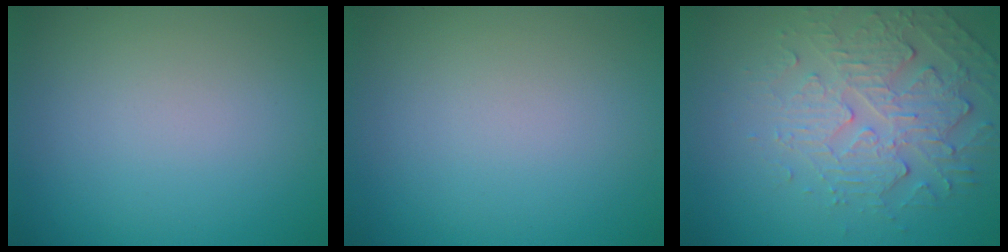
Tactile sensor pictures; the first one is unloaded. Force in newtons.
{"total": 0.0}
{"total": 4.9, "press": 3.6, "slide": 3.4}